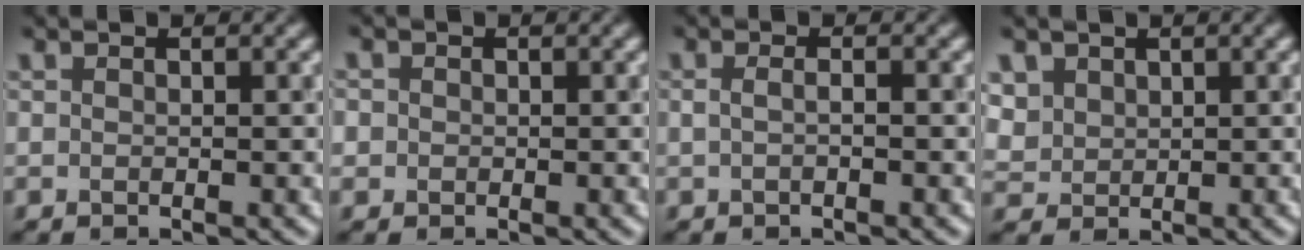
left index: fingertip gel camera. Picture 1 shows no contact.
{"total": 1.2, "force": [-0.5, -0.2, -1.1], "torque": [0.007, 0.001, 0.010]}
{"total": 0.6, "force": [-0.5, -0.2, 0.2], "torque": [-0.010, -0.007, -0.003]}
{"total": 1.0, "force": [0.6, 0.6, -0.6], "torque": [-0.015, -0.003, 0.045]}